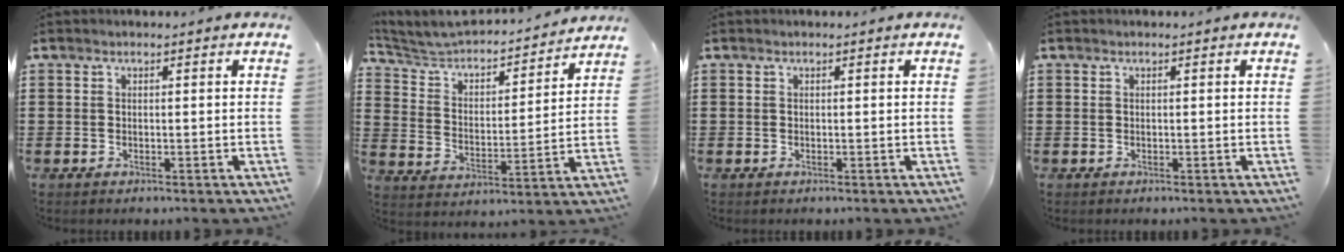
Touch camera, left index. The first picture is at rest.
{"total": 4.2, "force": [3.8, 1.5, 0.7], "torque": [-0.039, -0.033, 0.057]}
{"total": 0.0}
{"total": 0.0}